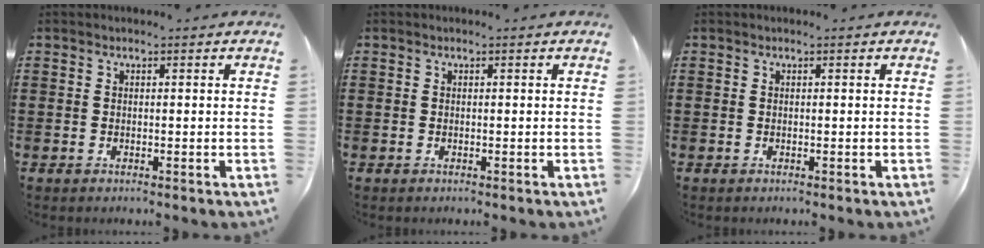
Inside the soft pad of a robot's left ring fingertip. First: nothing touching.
{"total": 0.0}
{"total": 0.0}